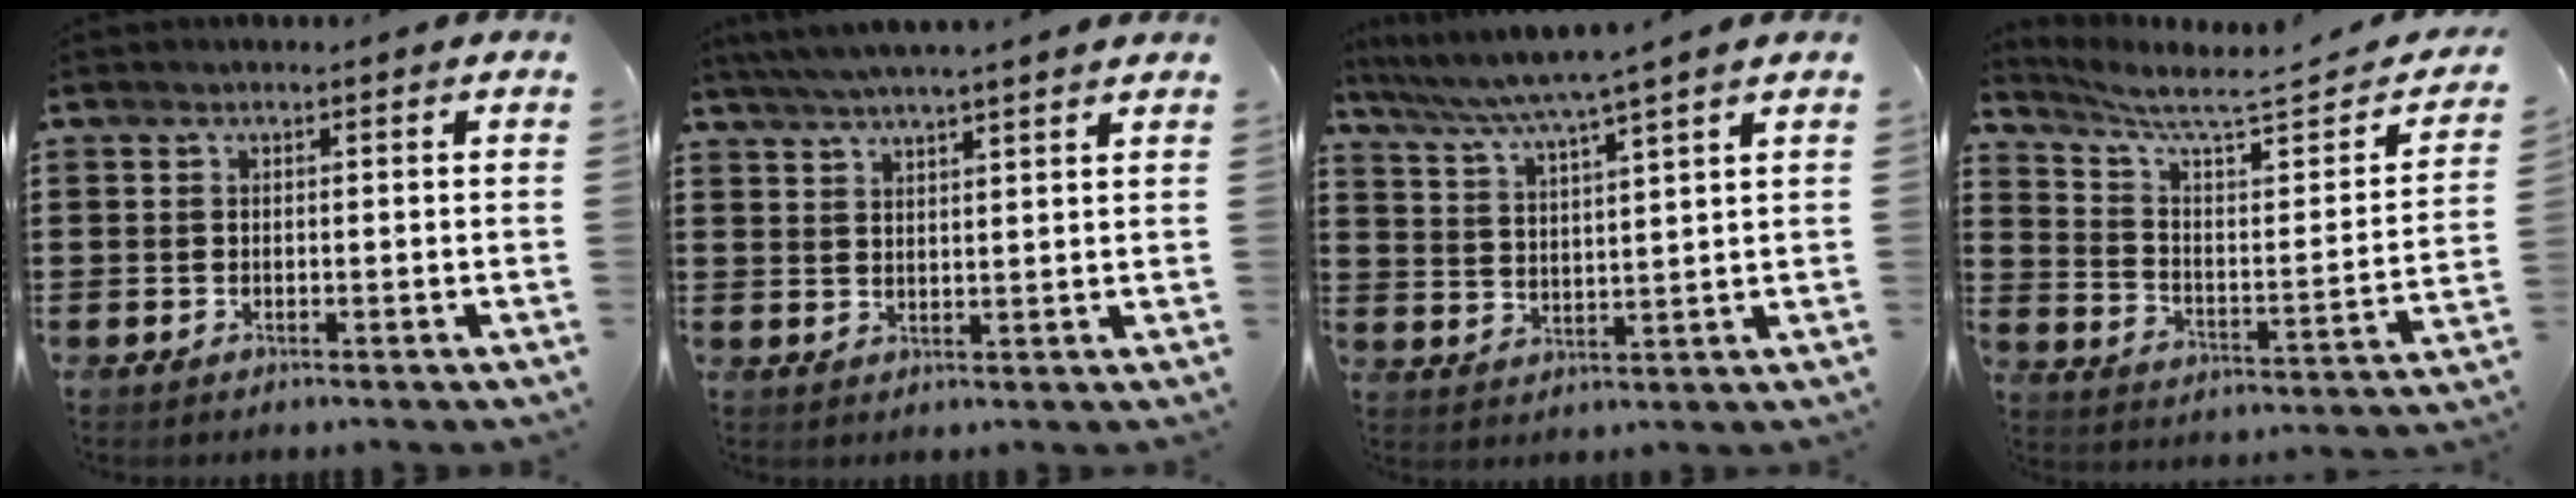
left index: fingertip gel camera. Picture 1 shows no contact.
{"total": 4.2, "force": [3.8, -0.5, 1.6], "torque": [-0.043, -0.013, 0.069]}
{"total": 5.4, "force": [4.6, -1.2, 2.5], "torque": [-0.068, -0.032, 0.074]}
{"total": 5.5, "force": [4.4, 0.4, 3.2], "torque": [-0.086, -0.035, 0.067]}